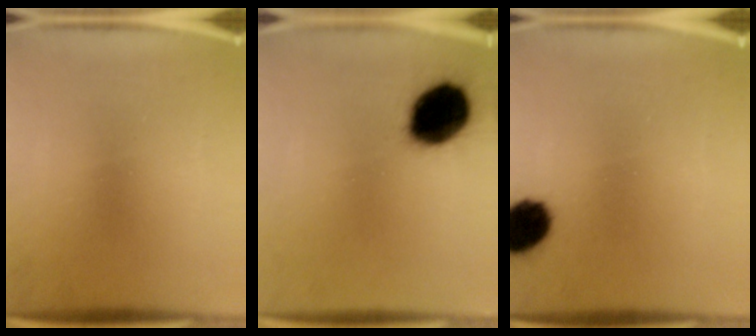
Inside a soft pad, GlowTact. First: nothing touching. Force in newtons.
{"total": 15.4}
{"total": 9.8}